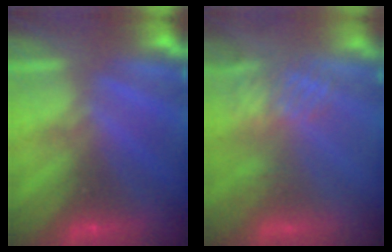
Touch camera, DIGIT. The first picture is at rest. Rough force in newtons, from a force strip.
{"total": 2.8}